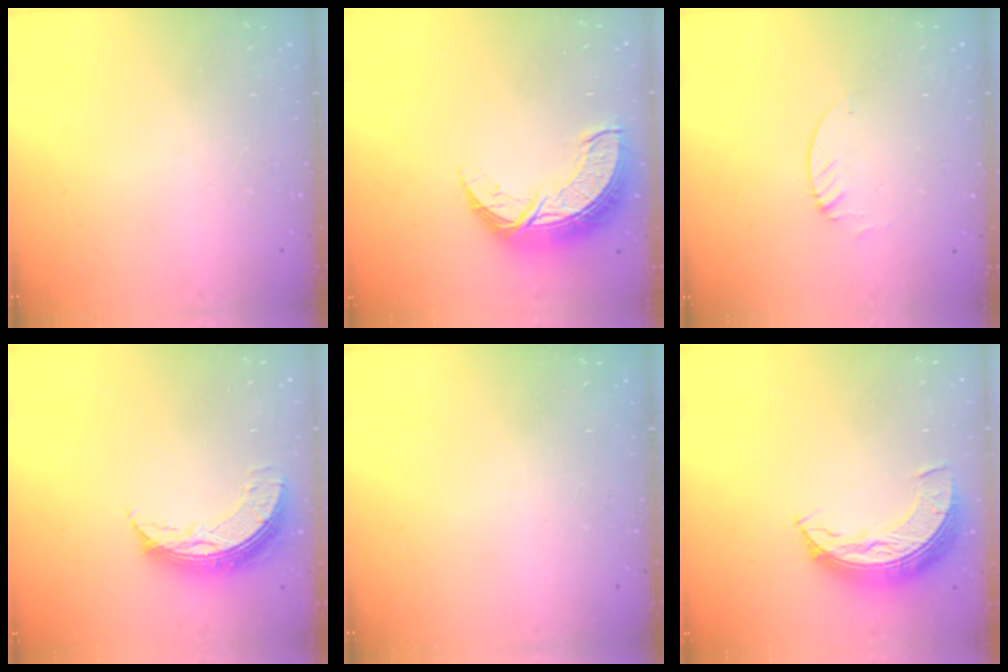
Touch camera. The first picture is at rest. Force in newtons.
{"total": 11.4, "press": 11.4, "slide": 0.8}
{"total": 1.3, "press": 1.3, "slide": 0.1}
{"total": 9.8, "press": 9.8, "slide": 0.6}
{"total": 0.0}
{"total": 9.5, "press": 9.5, "slide": 0.5}